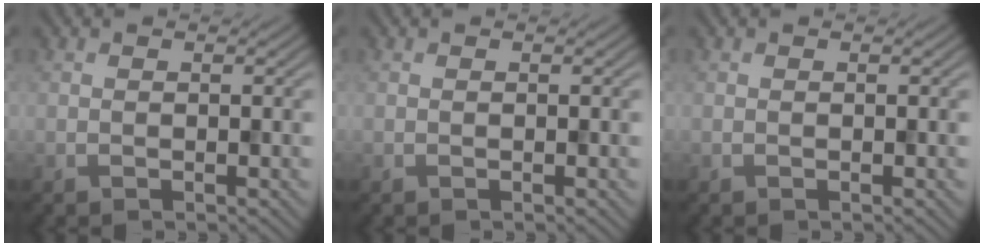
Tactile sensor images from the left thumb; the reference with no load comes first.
{"total": 0.0}
{"total": 0.0}